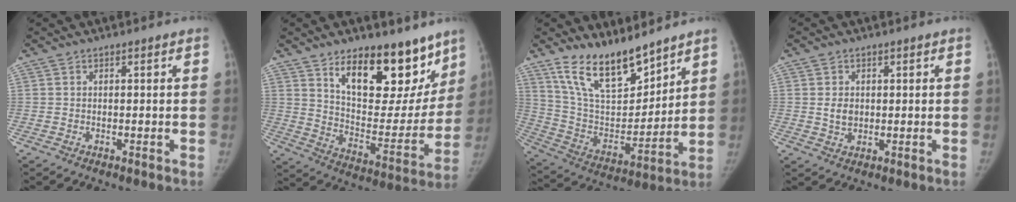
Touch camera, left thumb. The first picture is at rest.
{"total": 21.1, "force": [13.9, 10.0, 12.4], "torque": [-0.114, -0.092, 0.216]}
{"total": 17.2, "force": [13.1, 6.5, 9.0], "torque": [-0.116, -0.078, 0.251]}
{"total": 3.3, "force": [0.4, 2.7, 1.9], "torque": [-0.020, -0.004, 0.012]}